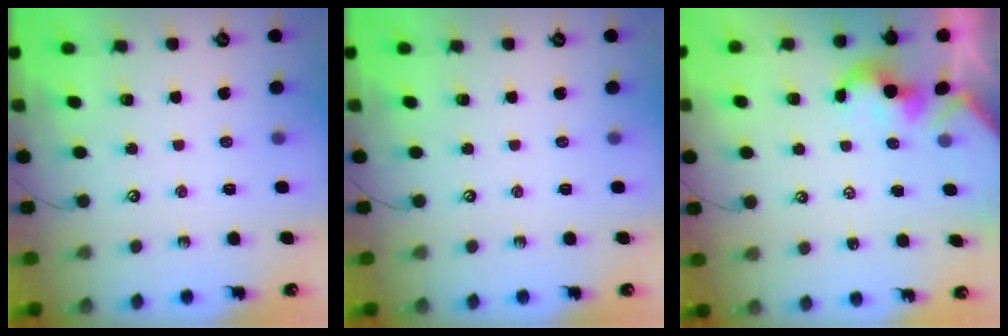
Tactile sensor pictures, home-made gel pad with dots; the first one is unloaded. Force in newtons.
{"total": 0.0}
{"total": 1.7, "press": 1.6, "slide": 0.2}